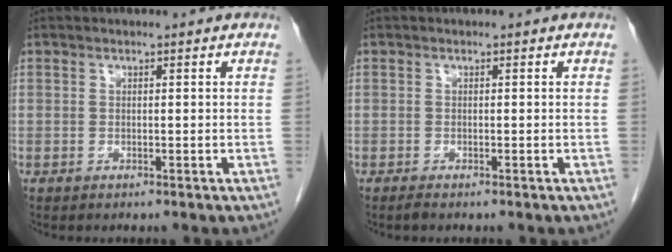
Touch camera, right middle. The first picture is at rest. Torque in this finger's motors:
{"motor_torque": [-0.43, -0.05, 0.00, 0.00]}